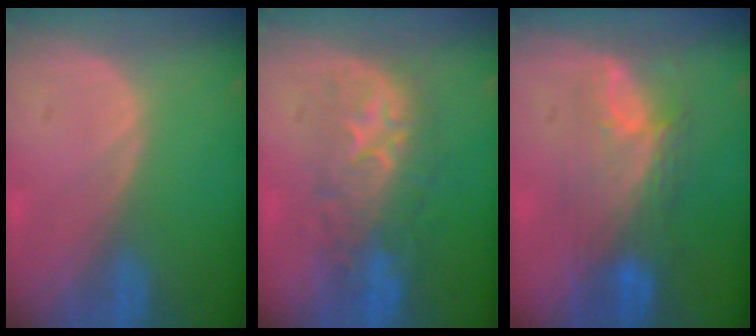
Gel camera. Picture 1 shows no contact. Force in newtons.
{"total": 8.2, "press": 8.2, "slide": 0.5}
{"total": 7.3, "press": 7.2, "slide": 1.3}